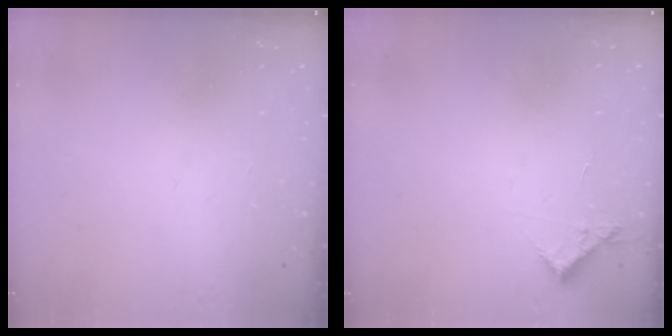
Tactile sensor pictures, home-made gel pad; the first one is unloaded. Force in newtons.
{"total": 4.1, "press": 4.1, "slide": 0.5}